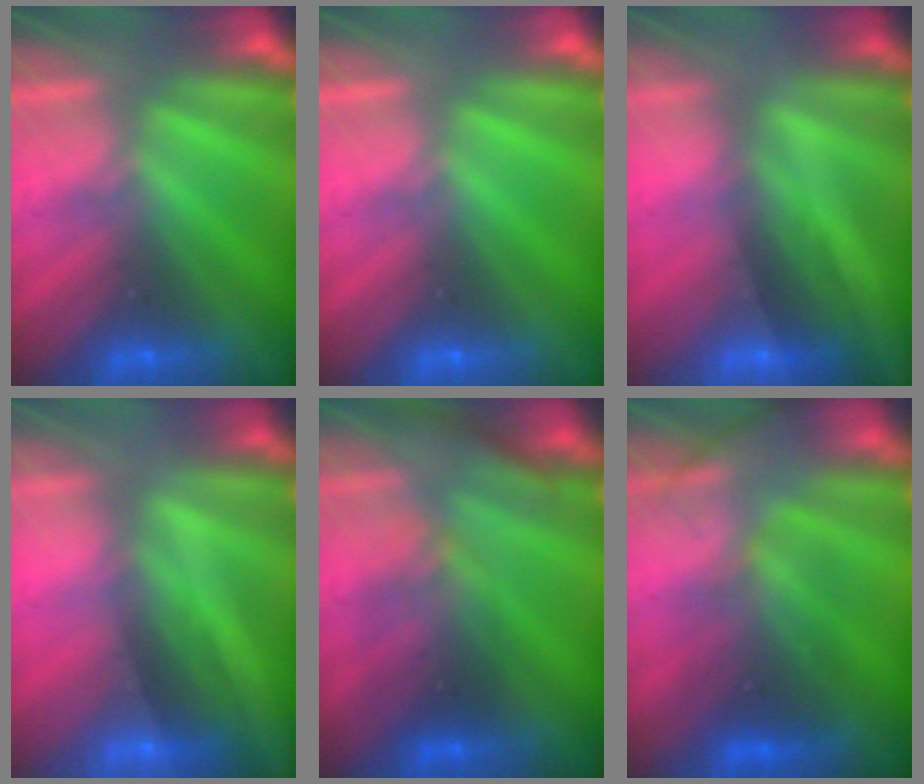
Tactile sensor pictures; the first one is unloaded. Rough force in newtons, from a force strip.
{"total": 0.0}
{"total": 2.1}
{"total": 2.1}
{"total": 2.8}
{"total": 2.6}